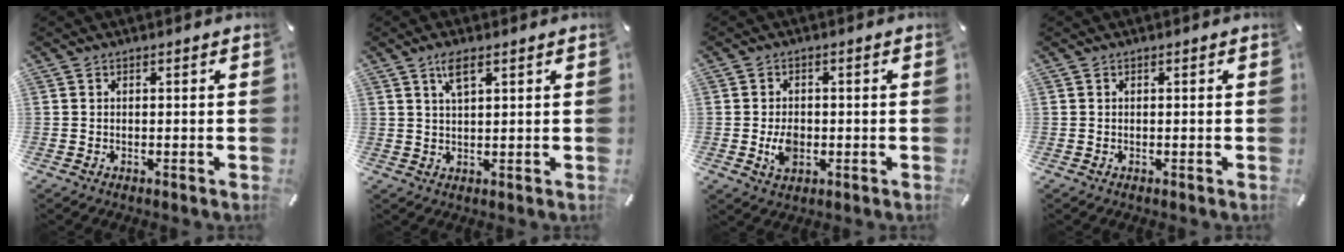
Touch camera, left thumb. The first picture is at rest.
{"total": 4.3, "force": [2.4, 1.3, 3.3], "torque": [-0.071, 0.004, 0.042]}
{"total": 5.1, "force": [-0.9, 3.6, 3.5], "torque": [-0.073, -0.004, -0.020]}
{"total": 0.0}